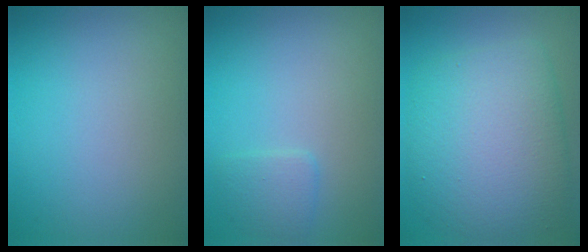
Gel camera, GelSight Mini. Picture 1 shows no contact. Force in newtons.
{"total": 1.6, "press": 1.6, "slide": 0.1}
{"total": 9.0, "press": 9.0, "slide": 0.0}